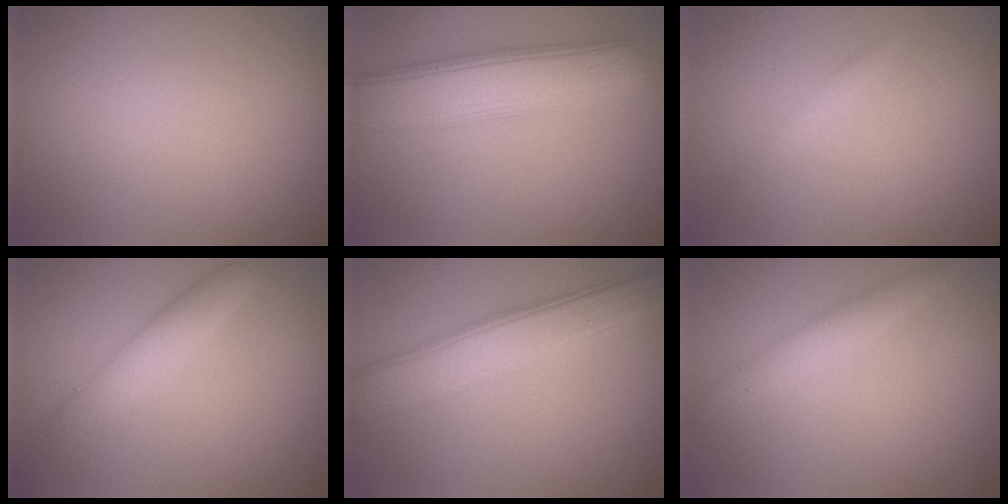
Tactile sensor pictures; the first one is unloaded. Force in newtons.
{"total": 7.5, "press": 7.5, "slide": 0.2}
{"total": 0.6, "press": 0.6, "slide": 0.0}
{"total": 3.2, "press": 3.2, "slide": 0.2}
{"total": 5.7, "press": 5.7, "slide": 0.1}
{"total": 2.2, "press": 2.2, "slide": 0.3}